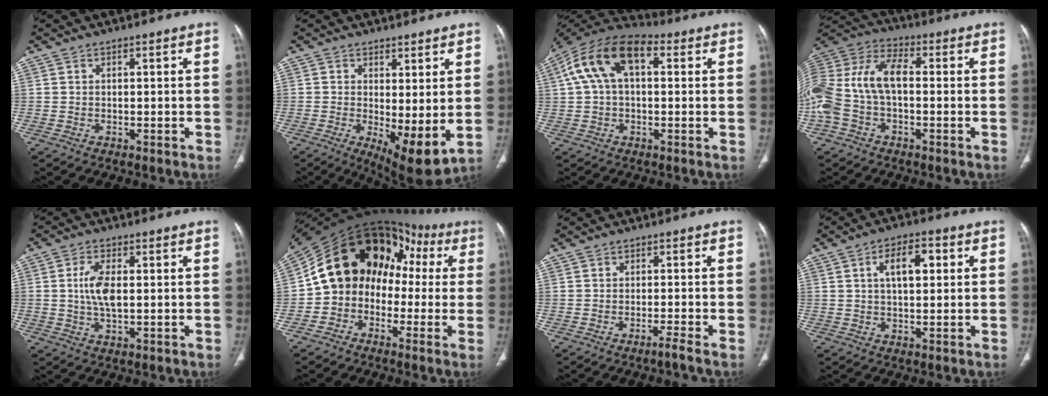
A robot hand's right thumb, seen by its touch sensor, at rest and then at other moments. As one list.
[{"total": 10.7, "force": [-0.1, 3.9, 10.0], "torque": [-0.159, -0.022, 0.012]}, {"total": 14.3, "force": [3.7, 7.9, 11.4], "torque": [-0.212, 0.042, 0.059]}, {"total": 17.4, "force": [-1.2, 10.3, 14.0], "torque": [-0.313, 0.036, -0.025]}, {"total": 6.0, "force": [0.4, 2.8, 5.3], "torque": [-0.110, 0.000, 0.006]}, {"total": 17.5, "force": [0.3, 14.1, 10.4], "torque": [-0.114, 0.071, -0.003]}, {"total": 1.7, "force": [-1.3, -0.5, 0.9], "torque": [-0.023, 0.006, -0.024]}, {"total": 7.2, "force": [1.8, 3.6, 6.0], "torque": [-0.092, 0.010, 0.027]}]